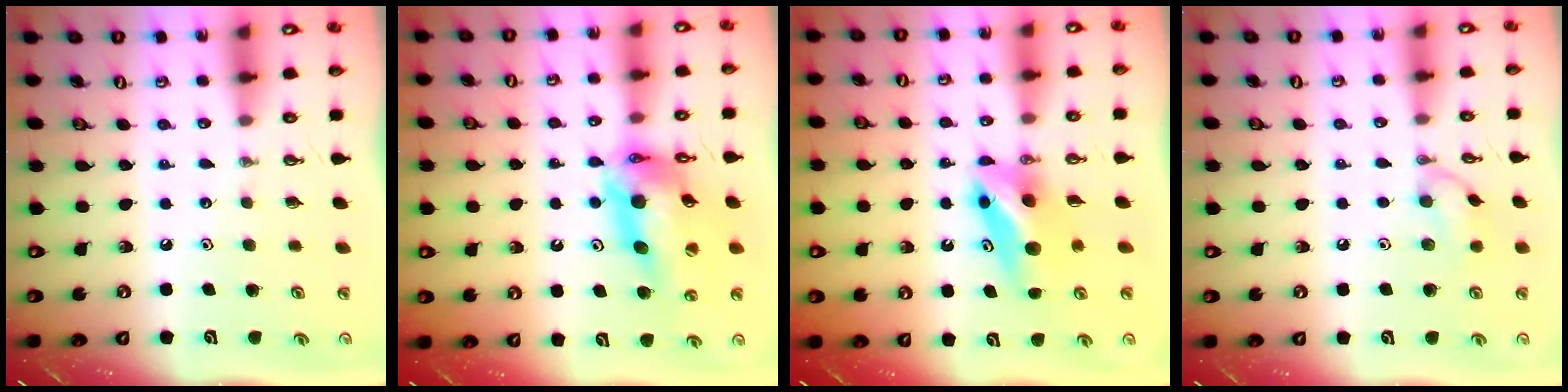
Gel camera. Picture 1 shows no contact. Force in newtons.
{"total": 16.6, "press": 16.5, "slide": 1.6}
{"total": 7.2, "press": 6.8, "slide": 2.2}
{"total": 8.4, "press": 8.4, "slide": 0.3}